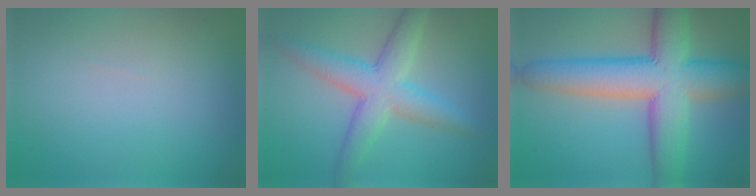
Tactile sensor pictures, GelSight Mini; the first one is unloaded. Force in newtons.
{"total": 5.5, "press": 5.5, "slide": 0.1}
{"total": 10.7, "press": 10.7, "slide": 0.4}